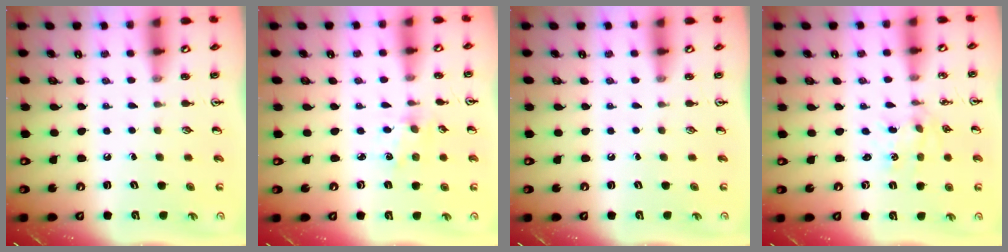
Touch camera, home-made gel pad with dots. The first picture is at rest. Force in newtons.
{"total": 1.2, "press": 1.2, "slide": 0.3}
{"total": 0.0}
{"total": 0.9, "press": 0.8, "slide": 0.1}